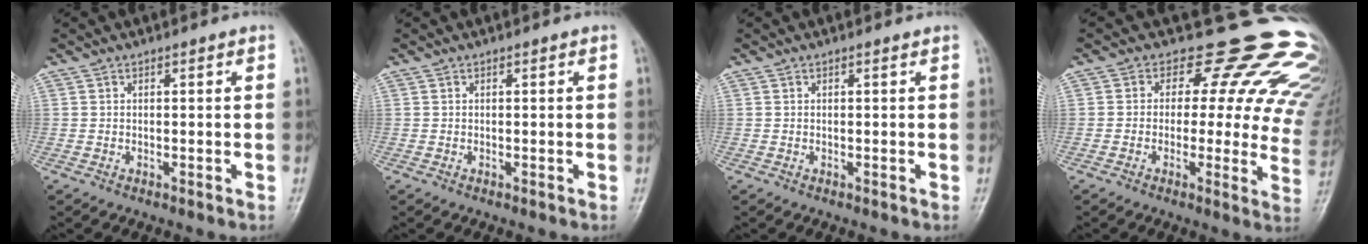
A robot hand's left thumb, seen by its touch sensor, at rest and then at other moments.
{"total": 0.0}
{"total": 0.0}
{"total": 20.4, "force": [12.5, 10.5, 12.2], "torque": [-0.092, -0.042, 0.115]}